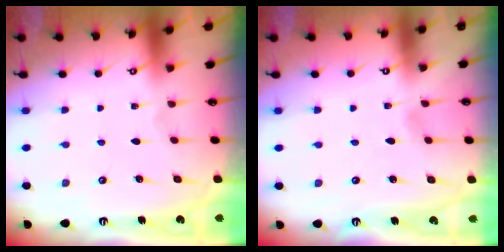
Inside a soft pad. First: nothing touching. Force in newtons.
{"total": 1.8, "press": 1.7, "slide": 0.2}